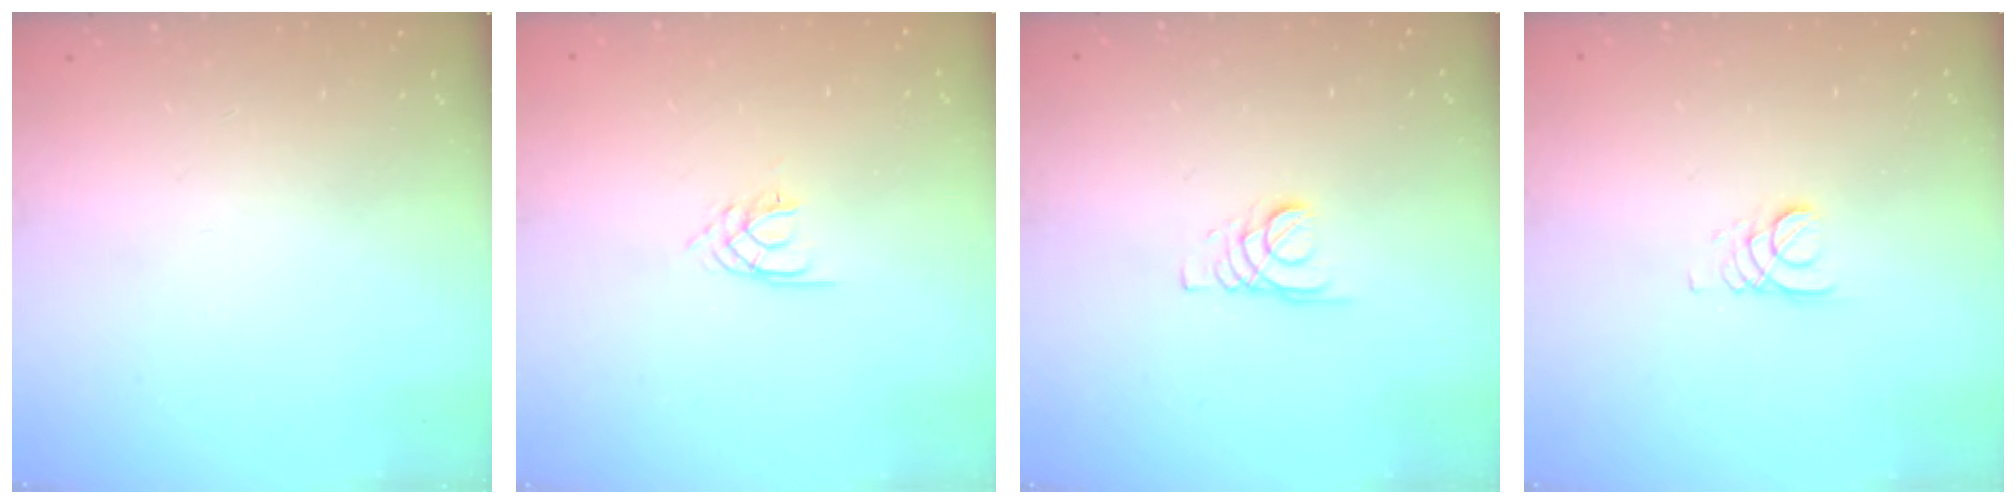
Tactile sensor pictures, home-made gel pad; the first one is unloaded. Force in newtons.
{"total": 1.9, "press": 1.9, "slide": 0.2}
{"total": 1.8, "press": 1.8, "slide": 0.2}
{"total": 2.2, "press": 2.2, "slide": 0.3}